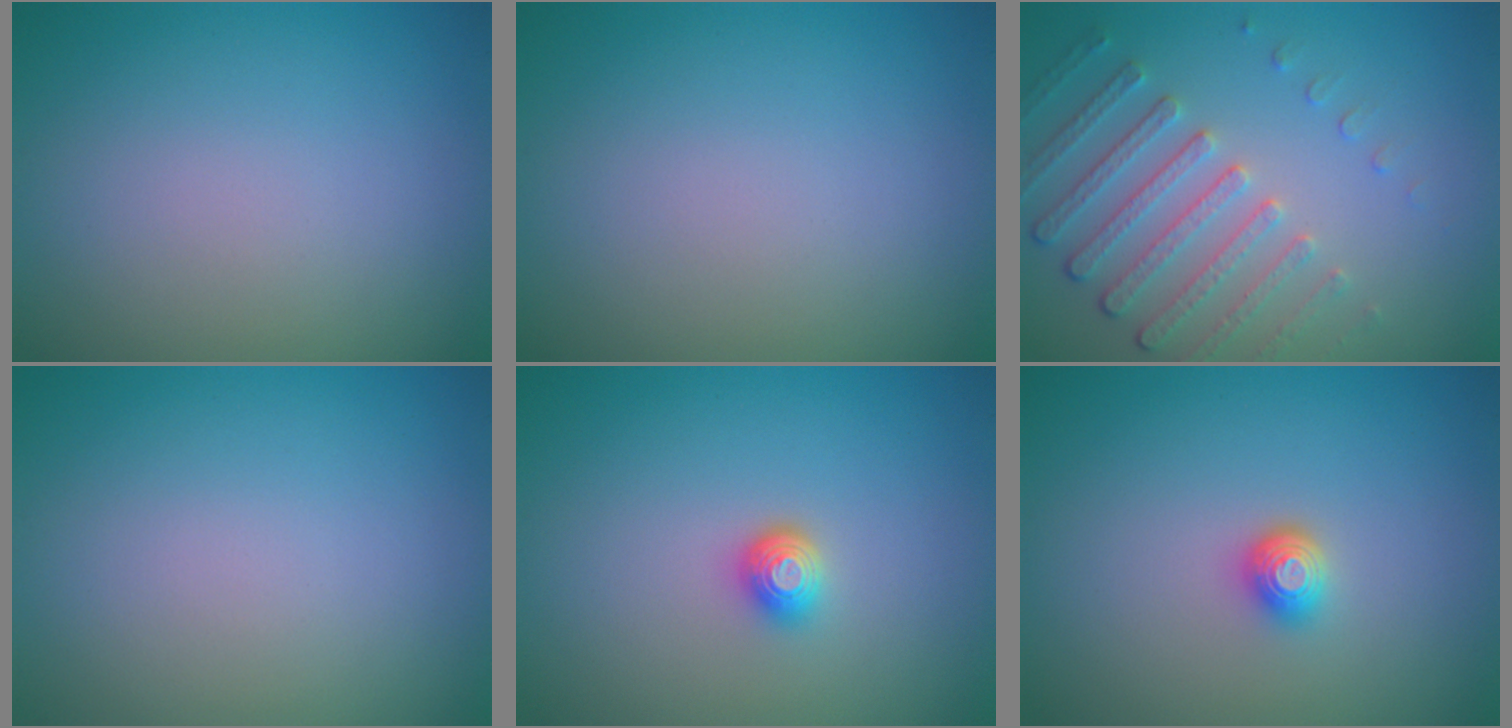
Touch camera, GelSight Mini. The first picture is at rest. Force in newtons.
{"total": 0.0}
{"total": 4.7, "press": 3.5, "slide": 3.1}
{"total": 0.0}
{"total": 1.5, "press": 1.3, "slide": 0.8}
{"total": 1.5, "press": 1.3, "slide": 0.8}